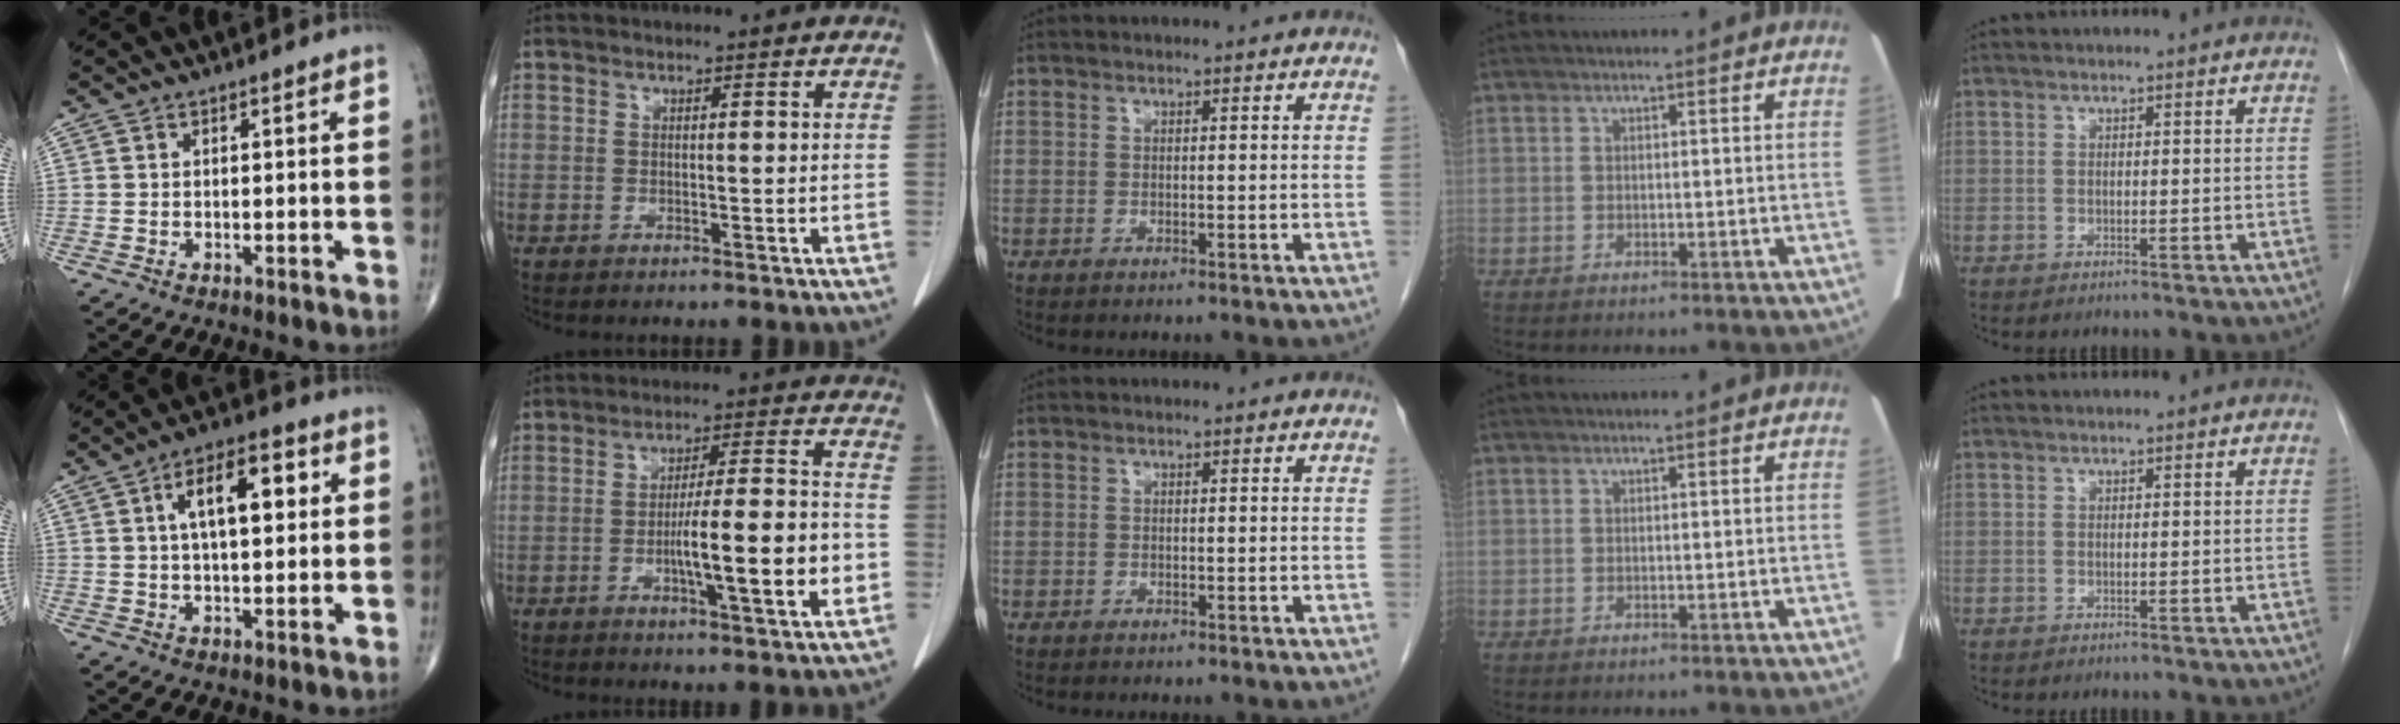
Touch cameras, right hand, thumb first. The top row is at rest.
{"thumb": {"total": 11.6, "force": [3.0, 5.2, 9.9], "torque": [-0.144, 0.012, 0.044]}, "index": {"total": 11.8, "force": [-3.0, 0.8, 11.4], "torque": [-0.180, 0.004, -0.047]}}